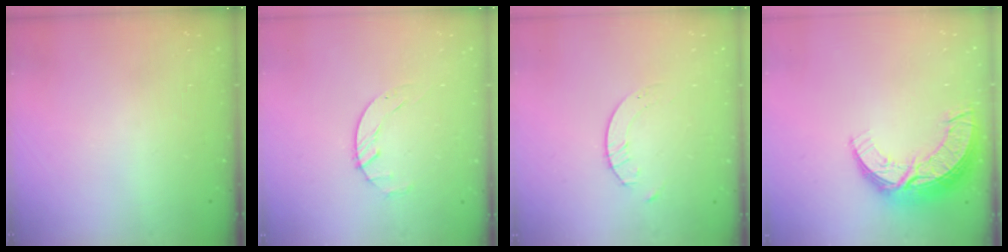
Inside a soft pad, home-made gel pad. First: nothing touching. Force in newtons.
{"total": 1.8, "press": 1.7, "slide": 0.3}
{"total": 1.7, "press": 1.7, "slide": 0.2}
{"total": 13.0, "press": 12.9, "slide": 1.0}